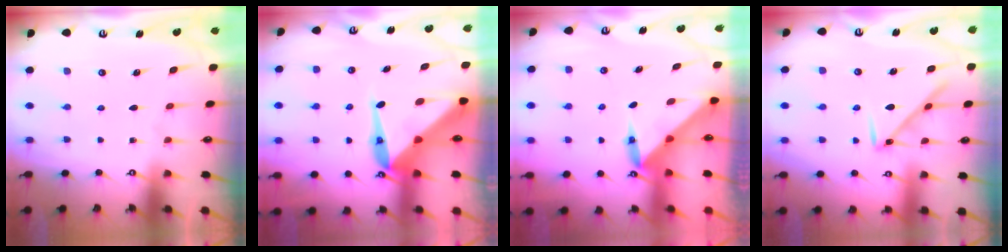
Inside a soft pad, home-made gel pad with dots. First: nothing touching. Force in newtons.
{"total": 11.1, "press": 11.0, "slide": 1.1}
{"total": 3.7, "press": 3.7, "slide": 0.5}
{"total": 8.0, "press": 7.9, "slide": 1.1}